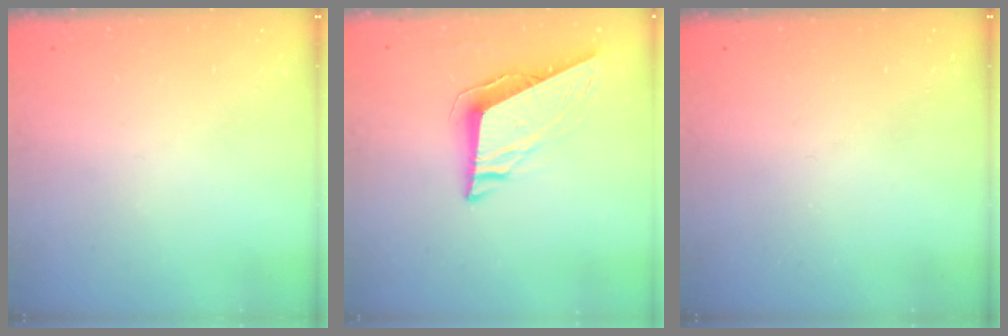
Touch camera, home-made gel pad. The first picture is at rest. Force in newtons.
{"total": 8.8, "press": 8.7, "slide": 1.4}
{"total": 0.0}